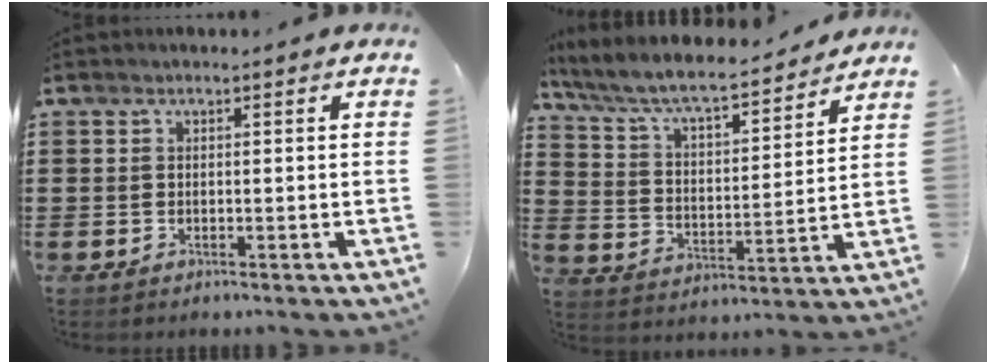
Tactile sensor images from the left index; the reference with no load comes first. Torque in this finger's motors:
{"motor_torque": [1.37, -0.77, 0.36, 0.21]}